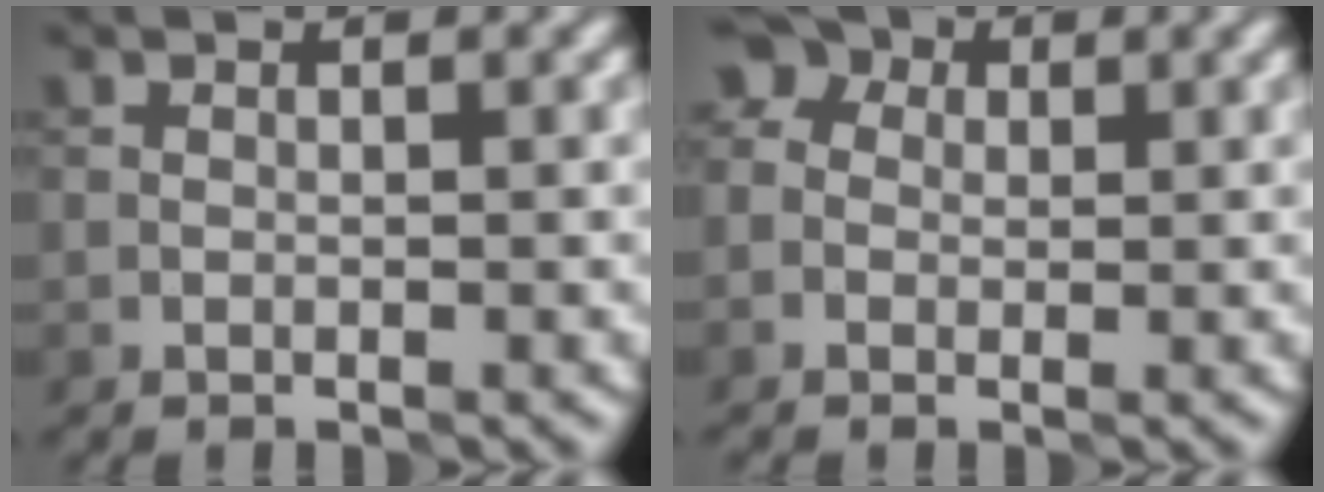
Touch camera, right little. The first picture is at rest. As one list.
[{"total": 3.5, "force": [1.0, 2.8, 1.8], "torque": [-0.028, 0.024, -0.008]}]